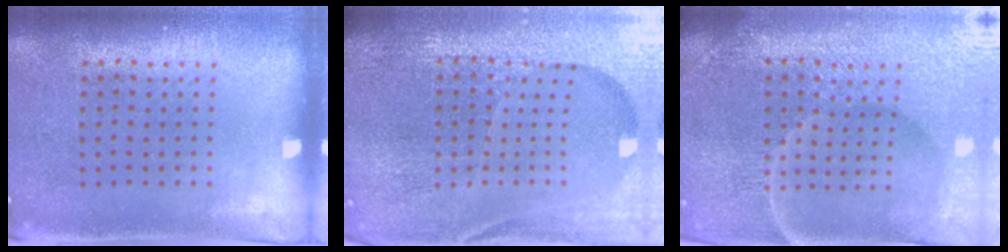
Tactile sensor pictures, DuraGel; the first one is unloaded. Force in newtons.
{"total": 6.1, "press": 5.4, "slide": 2.8}
{"total": 5.8, "press": 5.3, "slide": 2.3}